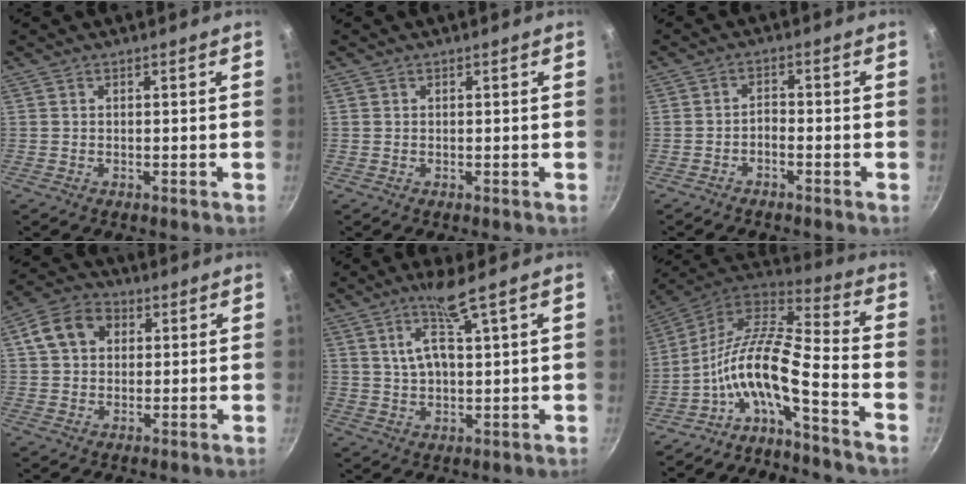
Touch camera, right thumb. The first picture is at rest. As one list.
[{"total": 0.0}, {"total": 2.0, "force": [-1.6, 0.7, 1.1], "torque": [-0.020, 0.018, -0.031]}, {"total": 8.7, "force": [2.3, 6.7, 5.0], "torque": [-0.067, 0.015, 0.026]}, {"total": 7.4, "force": [3.6, 1.3, 6.4], "torque": [-0.121, -0.009, 0.076]}, {"total": 13.8, "force": [-7.3, 2.7, 11.4], "torque": [-0.219, 0.069, -0.158]}]